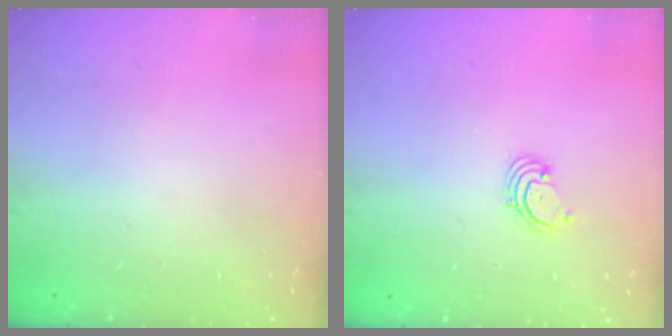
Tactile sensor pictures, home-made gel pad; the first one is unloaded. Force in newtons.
{"total": 1.6, "press": 1.6, "slide": 0.2}